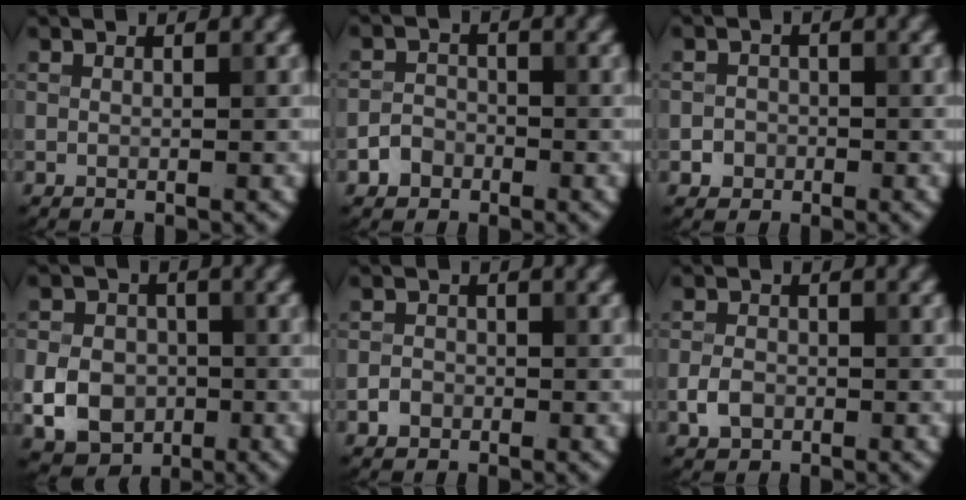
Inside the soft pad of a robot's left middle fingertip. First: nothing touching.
{"total": 2.0, "force": [-1.1, 1.6, 0.5], "torque": [-0.001, 0.005, -0.023]}
{"total": 1.6, "force": [-0.6, 1.5, 0.2], "torque": [0.018, 0.001, -0.014]}
{"total": 5.5, "force": [-1.3, 4.6, 2.8], "torque": [-0.049, 0.000, -0.034]}
{"total": 1.4, "force": [-0.6, 1.2, 0.4], "torque": [-0.001, 0.002, -0.014]}
{"total": 2.2, "force": [-0.8, 1.6, 1.2], "torque": [-0.020, 0.001, -0.022]}